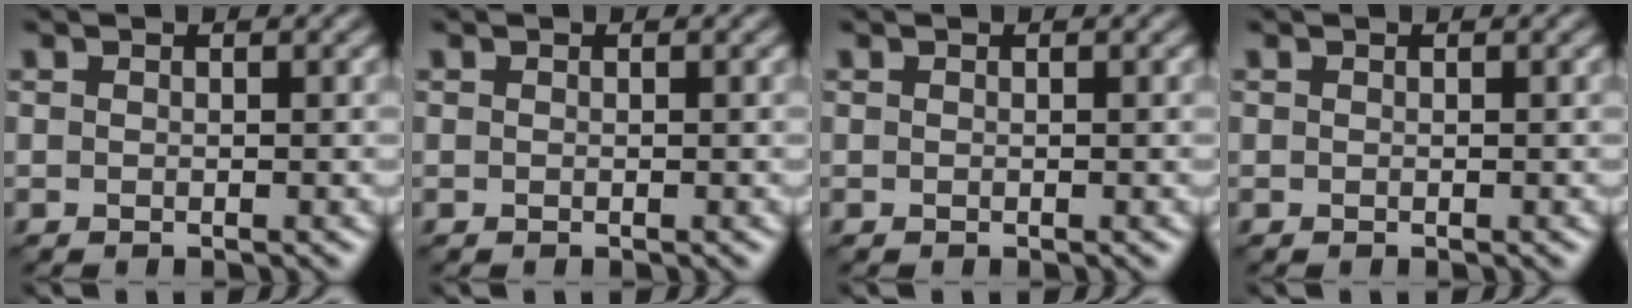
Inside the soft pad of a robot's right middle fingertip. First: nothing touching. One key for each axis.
{"total": 0.0}
{"total": 0.0}
{"total": 0.0}